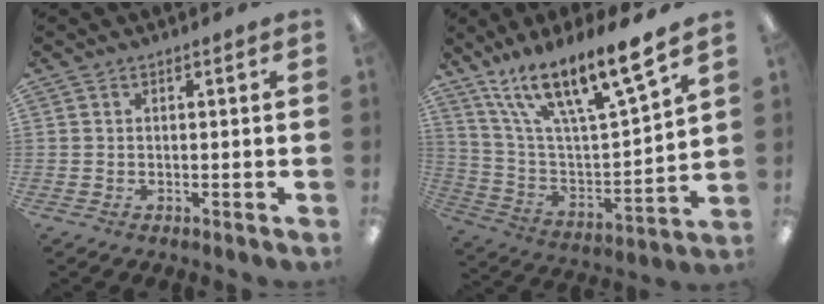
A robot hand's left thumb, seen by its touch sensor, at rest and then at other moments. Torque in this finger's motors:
{"motor_torque": [0.69, 0.26, 1.69, -1.08, 0.40]}